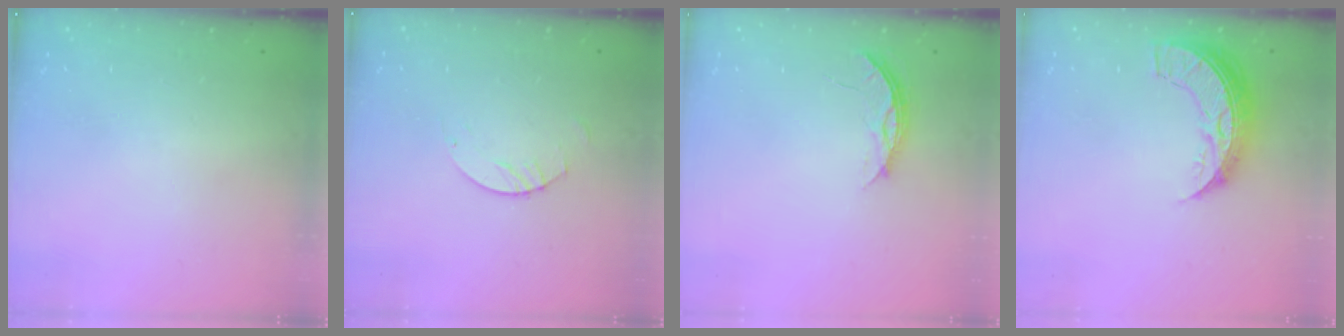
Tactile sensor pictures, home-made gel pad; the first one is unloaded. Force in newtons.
{"total": 2.5, "press": 2.5, "slide": 0.1}
{"total": 3.9, "press": 3.9, "slide": 0.4}
{"total": 9.8, "press": 9.8, "slide": 0.8}